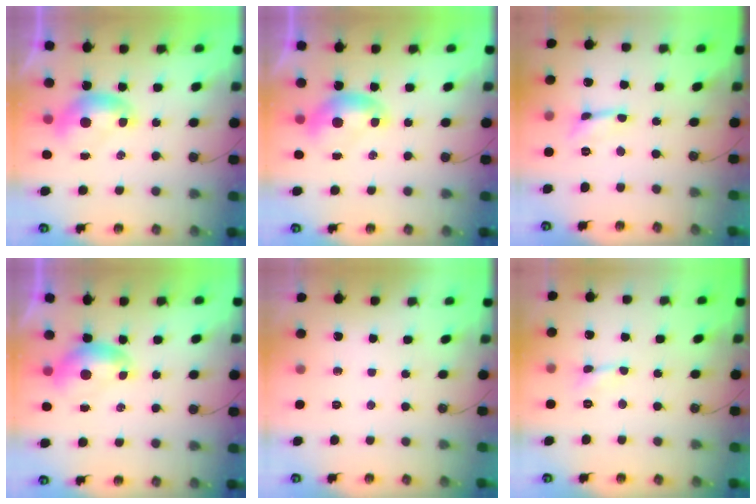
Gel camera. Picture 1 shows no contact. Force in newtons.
{"total": 0.0}
{"total": 0.5, "press": 0.5, "slide": 0.1}
{"total": 1.0, "press": 0.4, "slide": 0.9}
{"total": 0.0}
{"total": 2.4, "press": 2.3, "slide": 0.6}